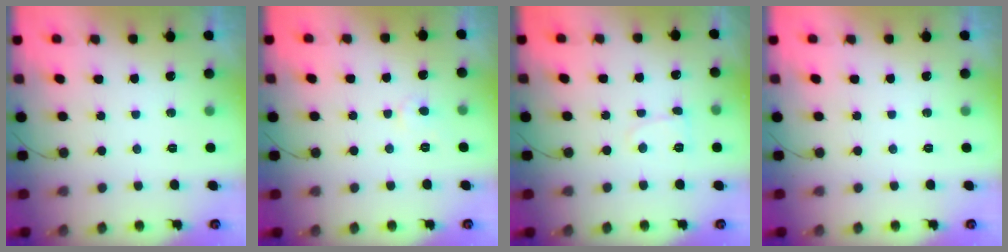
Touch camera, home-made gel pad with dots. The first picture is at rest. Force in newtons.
{"total": 2.9, "press": 2.9, "slide": 0.2}
{"total": 4.2, "press": 4.1, "slide": 0.5}
{"total": 0.0}